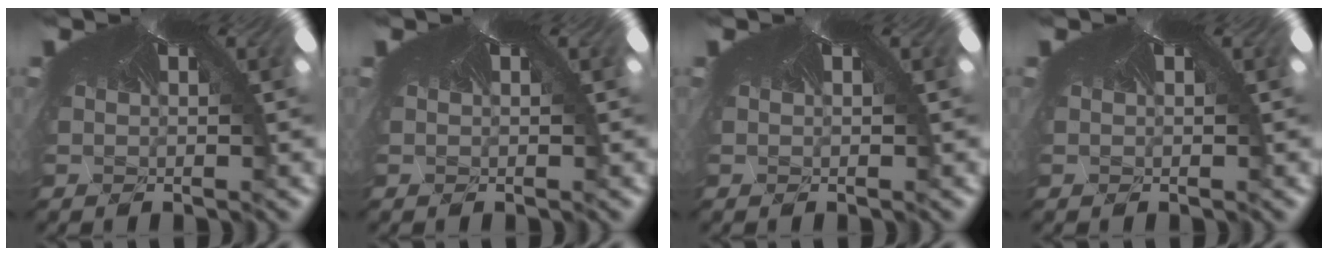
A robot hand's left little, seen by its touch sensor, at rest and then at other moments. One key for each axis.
{"total": 0.0}
{"total": 0.0}
{"total": 0.0}